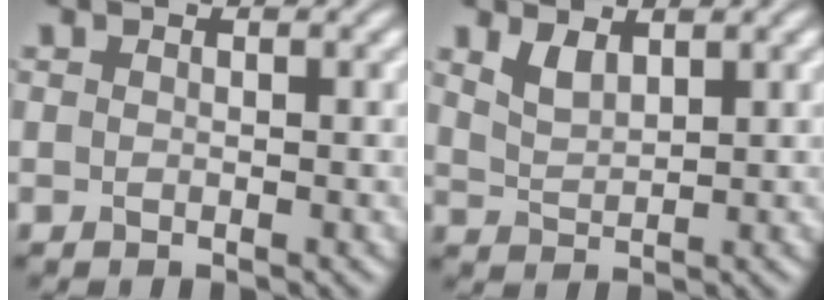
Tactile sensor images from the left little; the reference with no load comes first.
{"total": 2.0, "force": [1.5, 0.7, 1.2], "torque": [-0.029, -0.005, 0.035]}